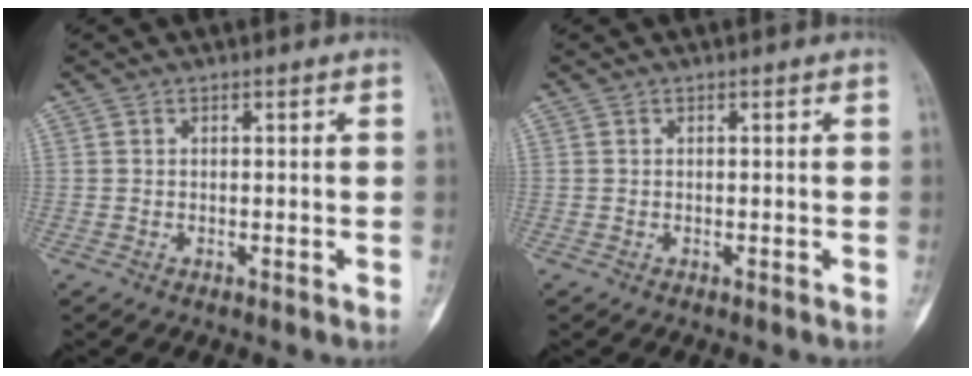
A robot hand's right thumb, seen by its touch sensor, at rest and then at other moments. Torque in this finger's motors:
{"motor_torque": [-0.04, 0.04, 0.03, -0.03, 0.02]}